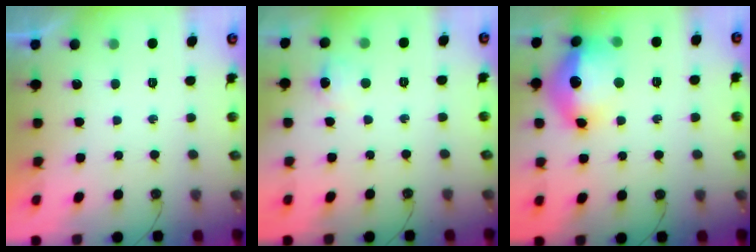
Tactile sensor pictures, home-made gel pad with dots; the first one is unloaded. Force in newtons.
{"total": 6.8, "press": 6.8, "slide": 0.8}
{"total": 17.5, "press": 17.4, "slide": 1.6}